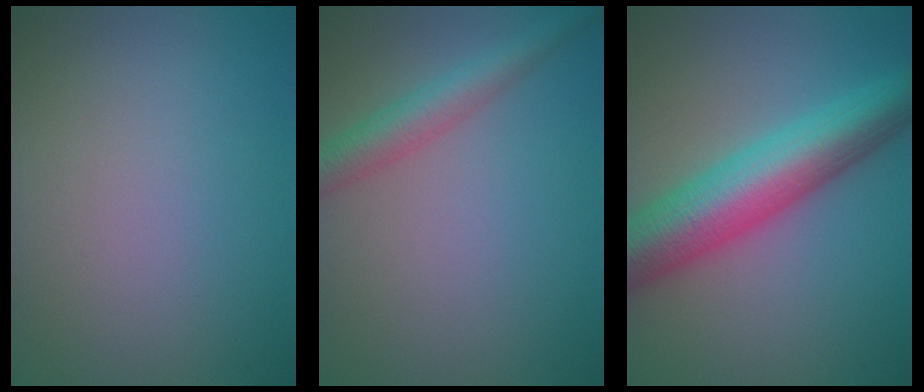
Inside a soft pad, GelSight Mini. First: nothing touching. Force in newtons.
{"total": 3.4, "press": 3.4, "slide": 0.1}
{"total": 9.2, "press": 9.2, "slide": 0.3}